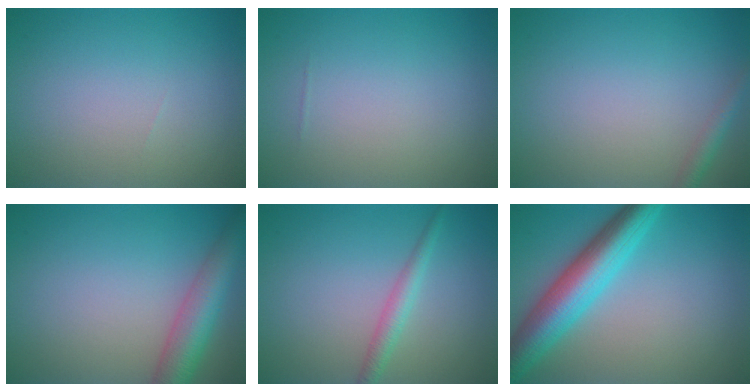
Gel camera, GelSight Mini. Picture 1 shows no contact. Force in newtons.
{"total": 0.0}
{"total": 1.5, "press": 1.5, "slide": 0.1}
{"total": 5.3, "press": 5.3, "slide": 0.3}
{"total": 1.9, "press": 1.9, "slide": 0.1}
{"total": 7.4, "press": 7.4, "slide": 0.3}